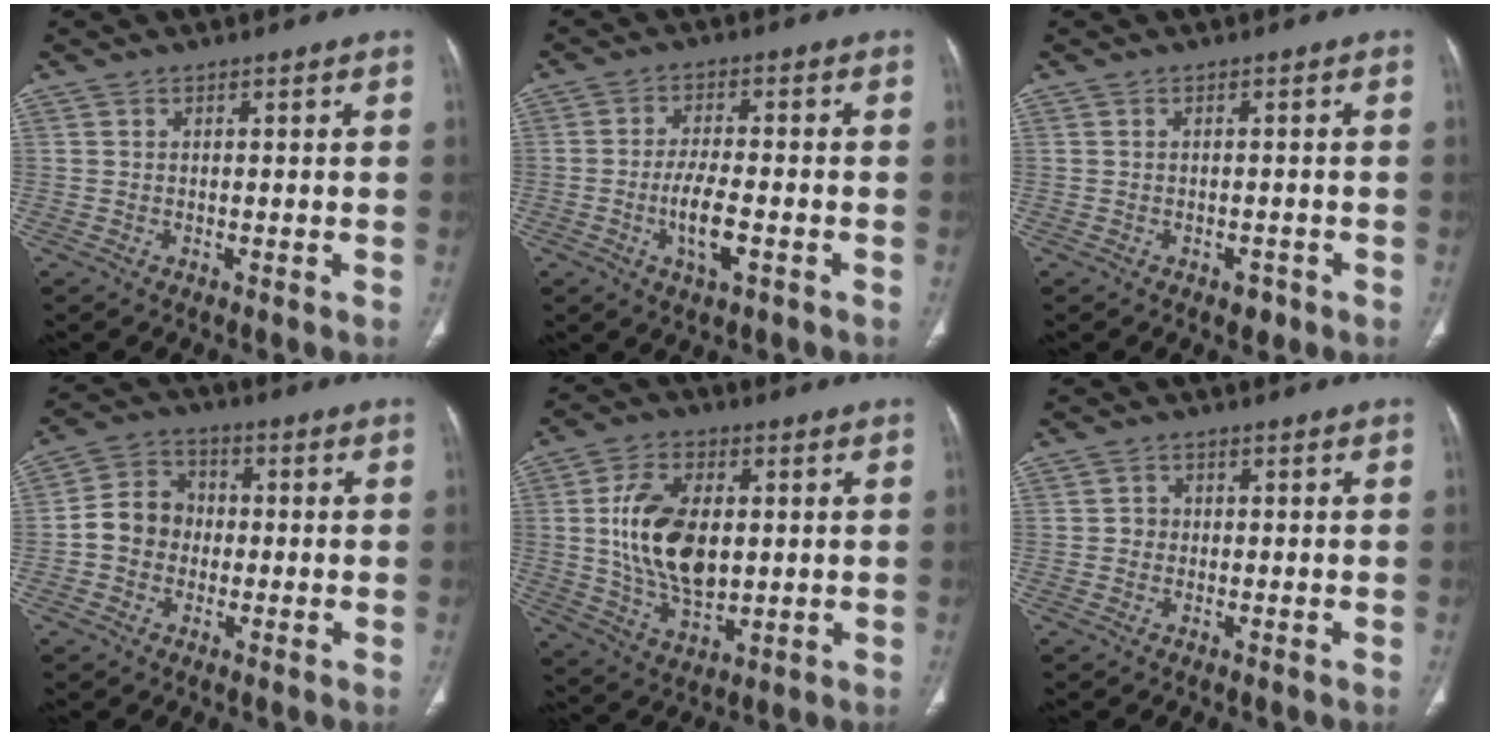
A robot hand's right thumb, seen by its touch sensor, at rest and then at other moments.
{"total": 6.7, "force": [-2.2, 2.4, 5.9], "torque": [-0.111, 0.006, -0.040]}
{"total": 1.8, "force": [-1.1, 1.1, 1.0], "torque": [-0.006, 0.002, -0.011]}
{"total": 8.1, "force": [-0.9, 7.1, 3.8], "torque": [-0.045, 0.029, -0.031]}
{"total": 15.3, "force": [1.6, 9.1, 12.2], "torque": [-0.212, -0.008, 0.036]}
{"total": 1.6, "force": [-0.2, 1.5, 0.5], "torque": [0.002, 0.006, -0.007]}